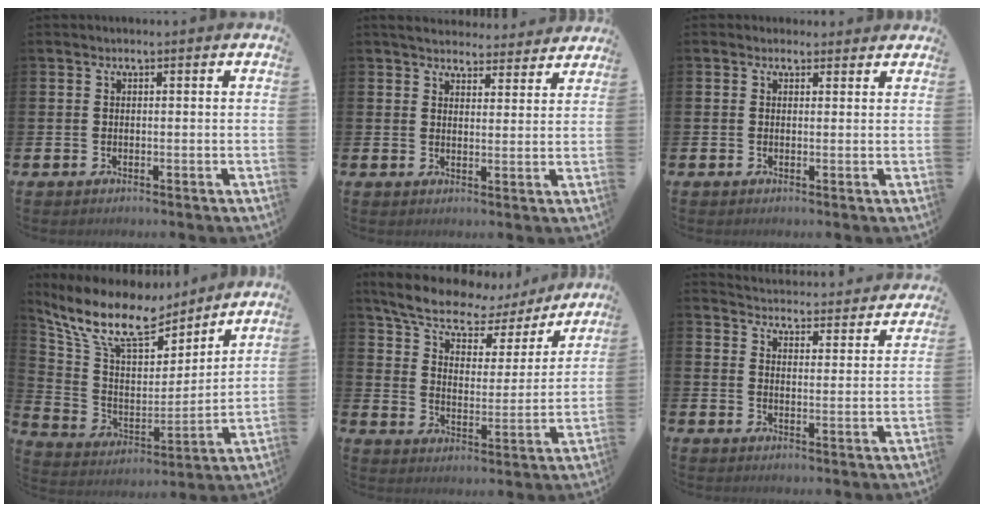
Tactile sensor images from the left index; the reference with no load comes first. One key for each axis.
{"total": 4.4, "fx": 4.3, "fy": 1.0, "fz": 0.3, "tx": -0.018, "ty": -0.024, "tz": 0.078}
{"total": 1.3, "fx": 1.0, "fy": 0.8, "fz": 0.1, "tx": 0.004, "ty": 0.005, "tz": 0.017}
{"total": 12.5, "fx": 10.5, "fy": 4.4, "fz": 5.3, "tx": -0.151, "ty": -0.060, "tz": 0.184}
{"total": 9.0, "fx": 7.5, "fy": 3.2, "fz": 3.7, "tx": -0.096, "ty": -0.048, "tz": 0.127}
{"total": 4.4, "fx": 4.4, "fy": 0.4, "fz": 0.0, "tx": -0.018, "ty": -0.042, "tz": 0.074}